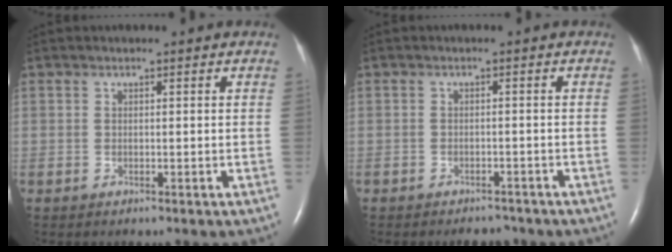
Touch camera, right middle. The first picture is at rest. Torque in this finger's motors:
{"motor_torque": [0.02, -0.02, 0.02, 0.02]}